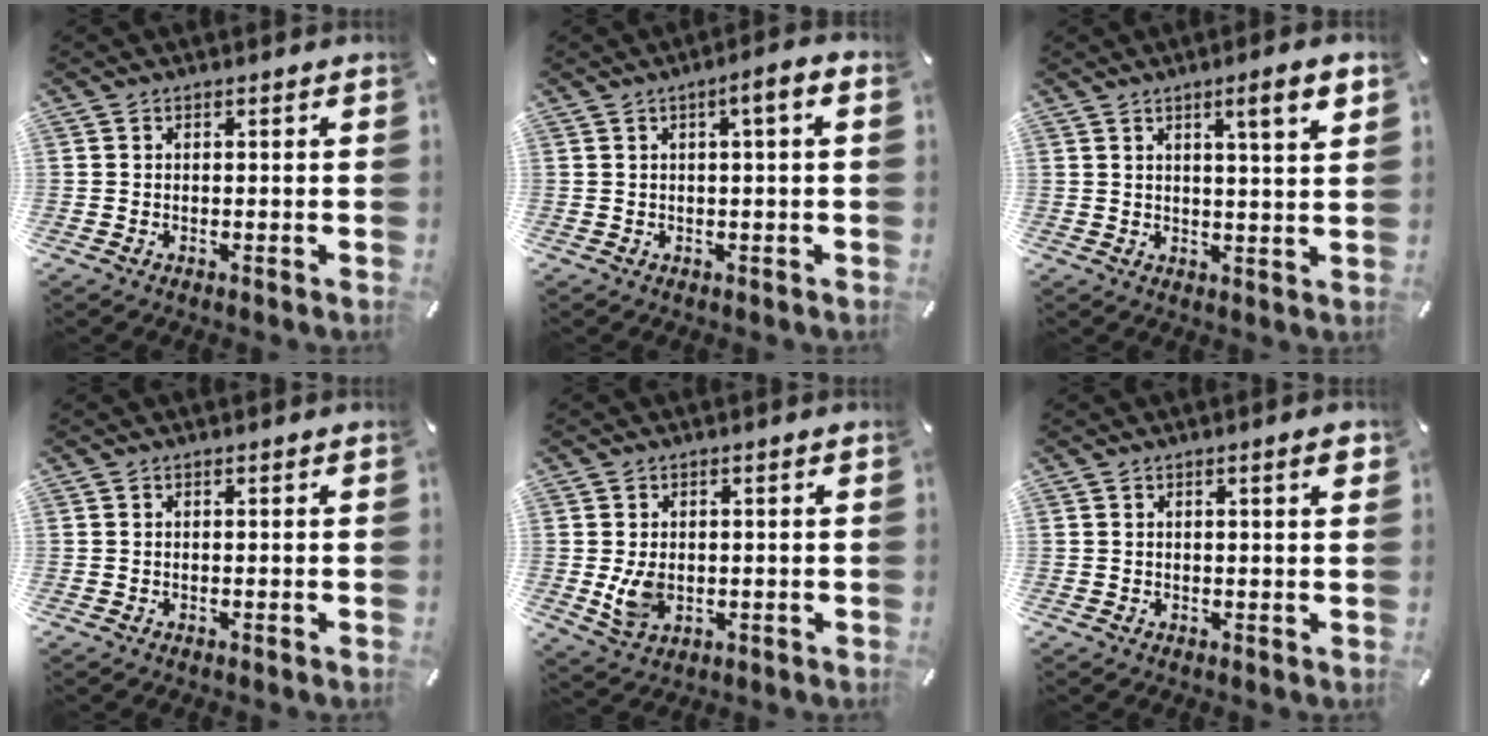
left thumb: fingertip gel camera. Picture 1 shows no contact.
{"total": 4.4, "force": [0.7, 0.5, 4.3], "torque": [-0.072, 0.000, 0.008]}
{"total": 7.2, "force": [3.6, 0.3, 6.2], "torque": [-0.095, -0.014, 0.051]}
{"total": 0.0}
{"total": 5.9, "force": [-0.2, 4.1, 4.3], "torque": [-0.095, -0.005, -0.006]}
{"total": 2.8, "force": [1.0, 0.4, 2.6], "torque": [-0.044, 0.001, 0.013]}